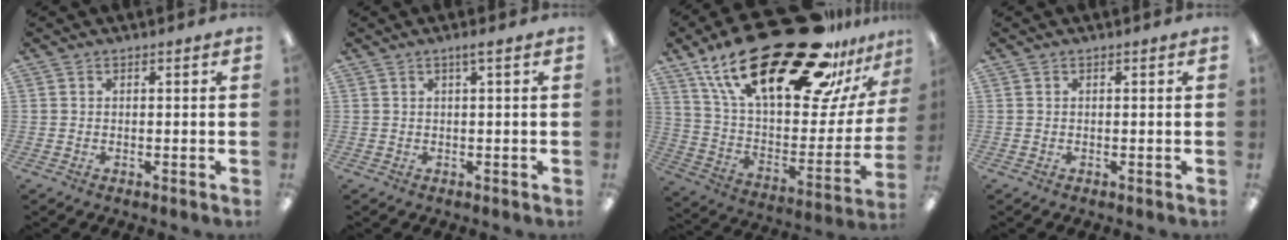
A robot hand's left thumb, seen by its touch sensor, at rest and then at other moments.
{"total": 1.7, "force": [0.8, 0.1, 1.5], "torque": [-0.031, 0.001, 0.013]}
{"total": 35.3, "force": [22.3, 14.3, 23.3], "torque": [-0.338, -0.144, 0.410]}
{"total": 0.0}